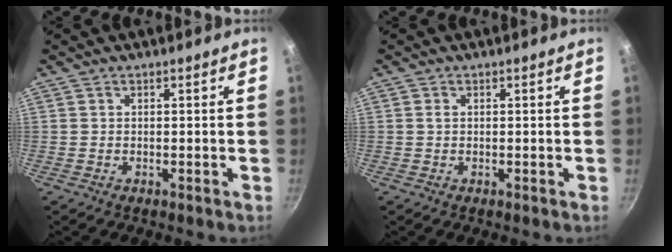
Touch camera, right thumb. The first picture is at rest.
{"total": 0.7, "force": [0.1, 0.5, 0.5], "torque": [-0.009, 0.003, 0.001]}